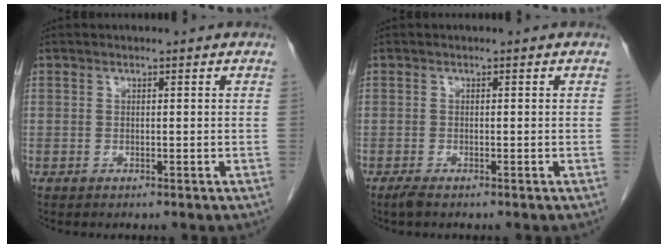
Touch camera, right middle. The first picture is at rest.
{"total": 1.2, "force": [-0.9, 0.1, 0.7], "torque": [-0.024, -0.005, -0.018]}